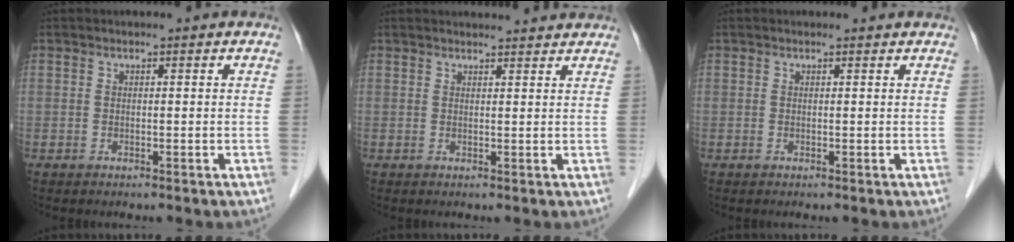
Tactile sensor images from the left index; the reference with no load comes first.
{"total": 7.2, "force": [6.9, 0.8, 1.6], "torque": [-0.015, 0.023, 0.072]}
{"total": 1.9, "force": [1.8, 0.5, 0.4], "torque": [-0.015, 0.014, 0.015]}